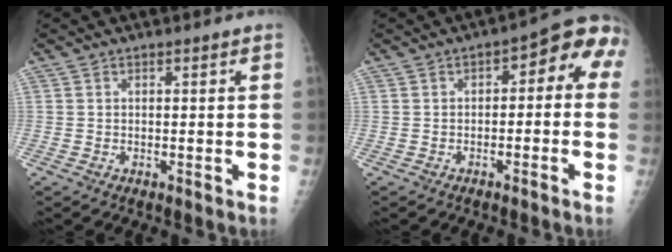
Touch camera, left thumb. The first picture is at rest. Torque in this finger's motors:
{"motor_torque": [-0.21, 0.45, -0.04, 0.08, 0.09]}